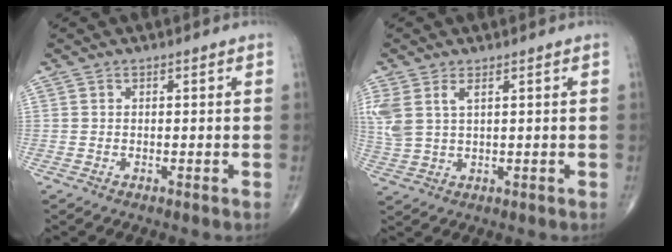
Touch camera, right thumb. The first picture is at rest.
{"total": 6.5, "force": [2.5, 3.2, 5.1], "torque": [-0.132, 0.003, 0.060]}